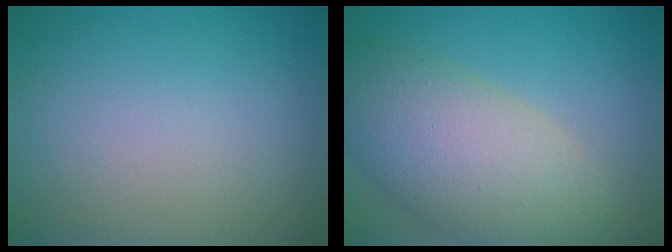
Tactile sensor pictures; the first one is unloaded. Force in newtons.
{"total": 10.1, "press": 10.1, "slide": 0.2}